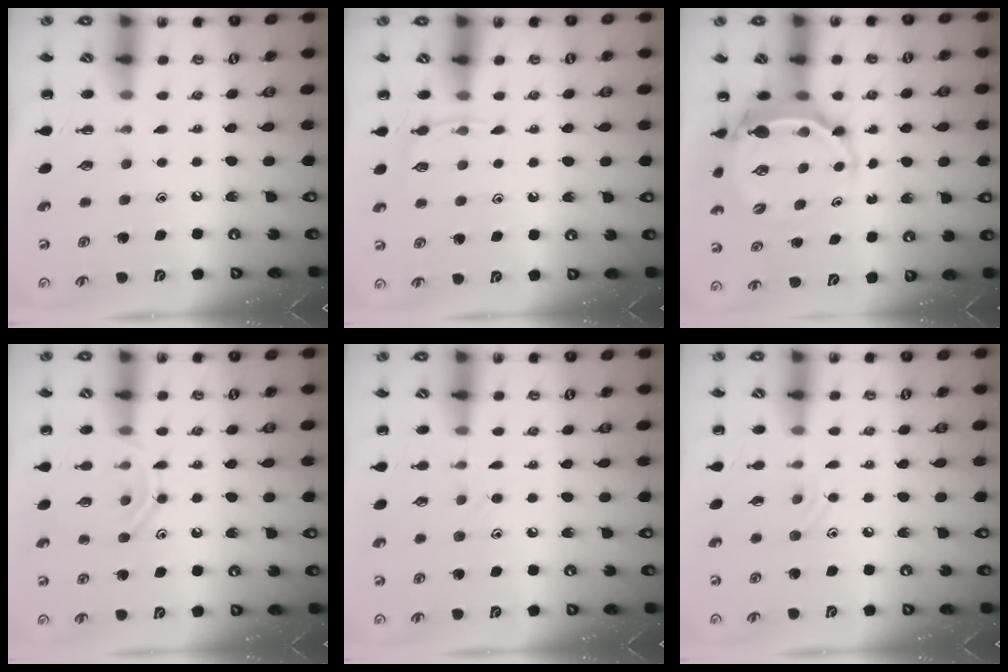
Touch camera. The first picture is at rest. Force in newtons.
{"total": 4.0, "press": 3.8, "slide": 1.3}
{"total": 5.2, "press": 5.1, "slide": 1.2}
{"total": 10.0, "press": 9.9, "slide": 1.1}
{"total": 7.0, "press": 6.6, "slide": 2.1}
{"total": 6.6, "press": 6.2, "slide": 2.1}